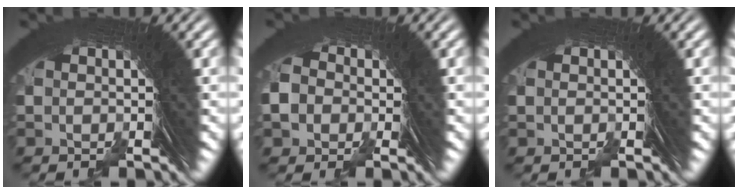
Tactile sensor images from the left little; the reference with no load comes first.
{"total": 4.2, "force": [-0.1, 4.0, 1.4], "torque": [-0.015, 0.020, -0.020]}
{"total": 0.0}